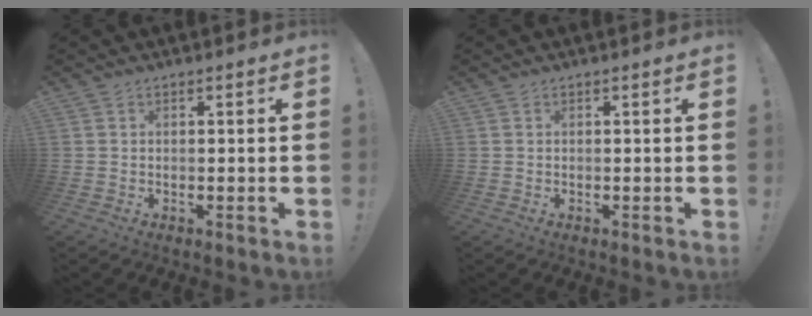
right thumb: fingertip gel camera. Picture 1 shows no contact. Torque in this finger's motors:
{"motor_torque": [0.02, 0.05, -0.01, -0.01, 0.00]}